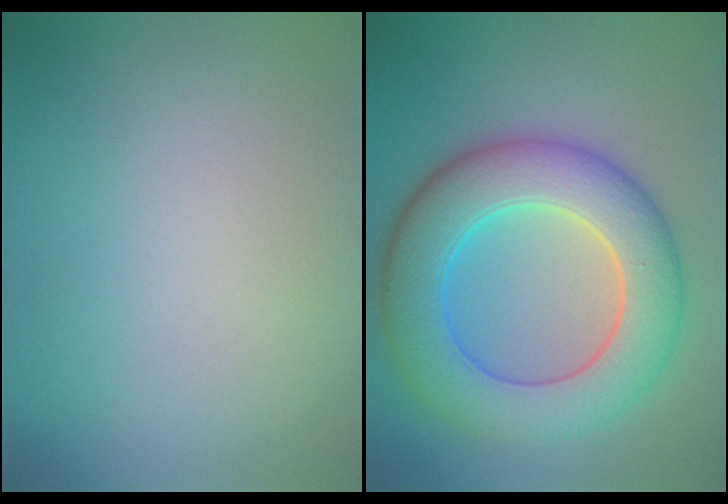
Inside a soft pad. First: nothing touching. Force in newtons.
{"total": 9.5, "press": 9.5, "slide": 0.6}